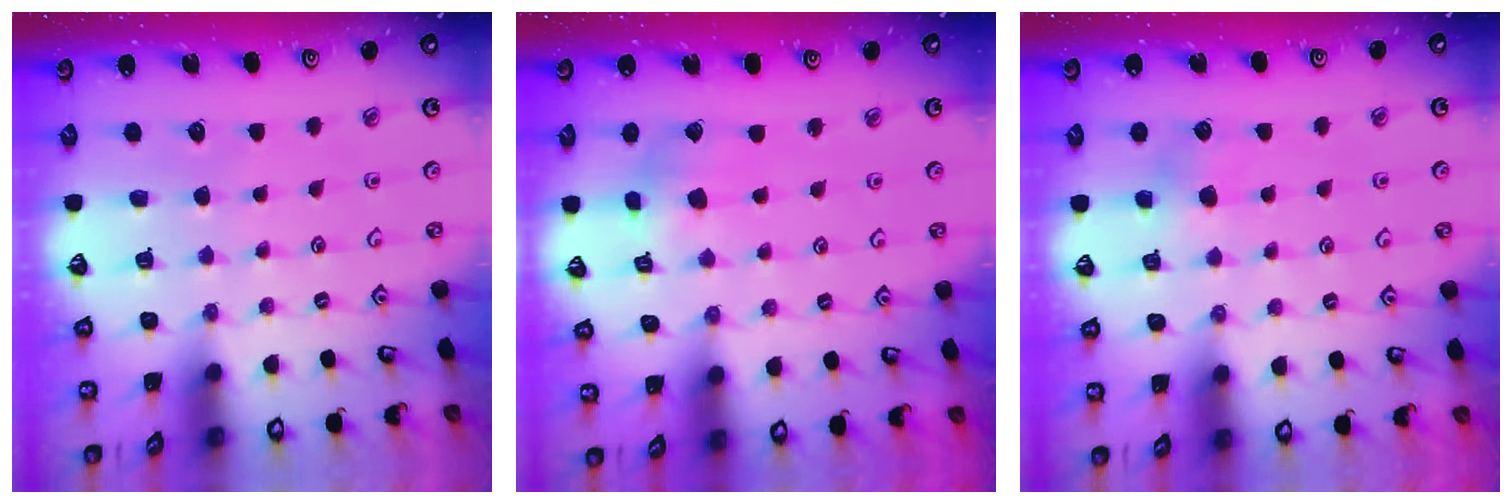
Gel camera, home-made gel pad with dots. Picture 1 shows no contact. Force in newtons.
{"total": 3.9, "press": 3.8, "slide": 0.4}
{"total": 4.5, "press": 4.5, "slide": 0.5}